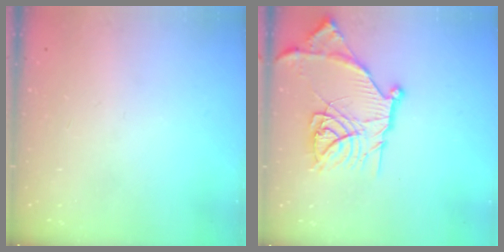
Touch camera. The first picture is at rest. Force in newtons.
{"total": 20.3, "press": 20.2, "slide": 1.6}